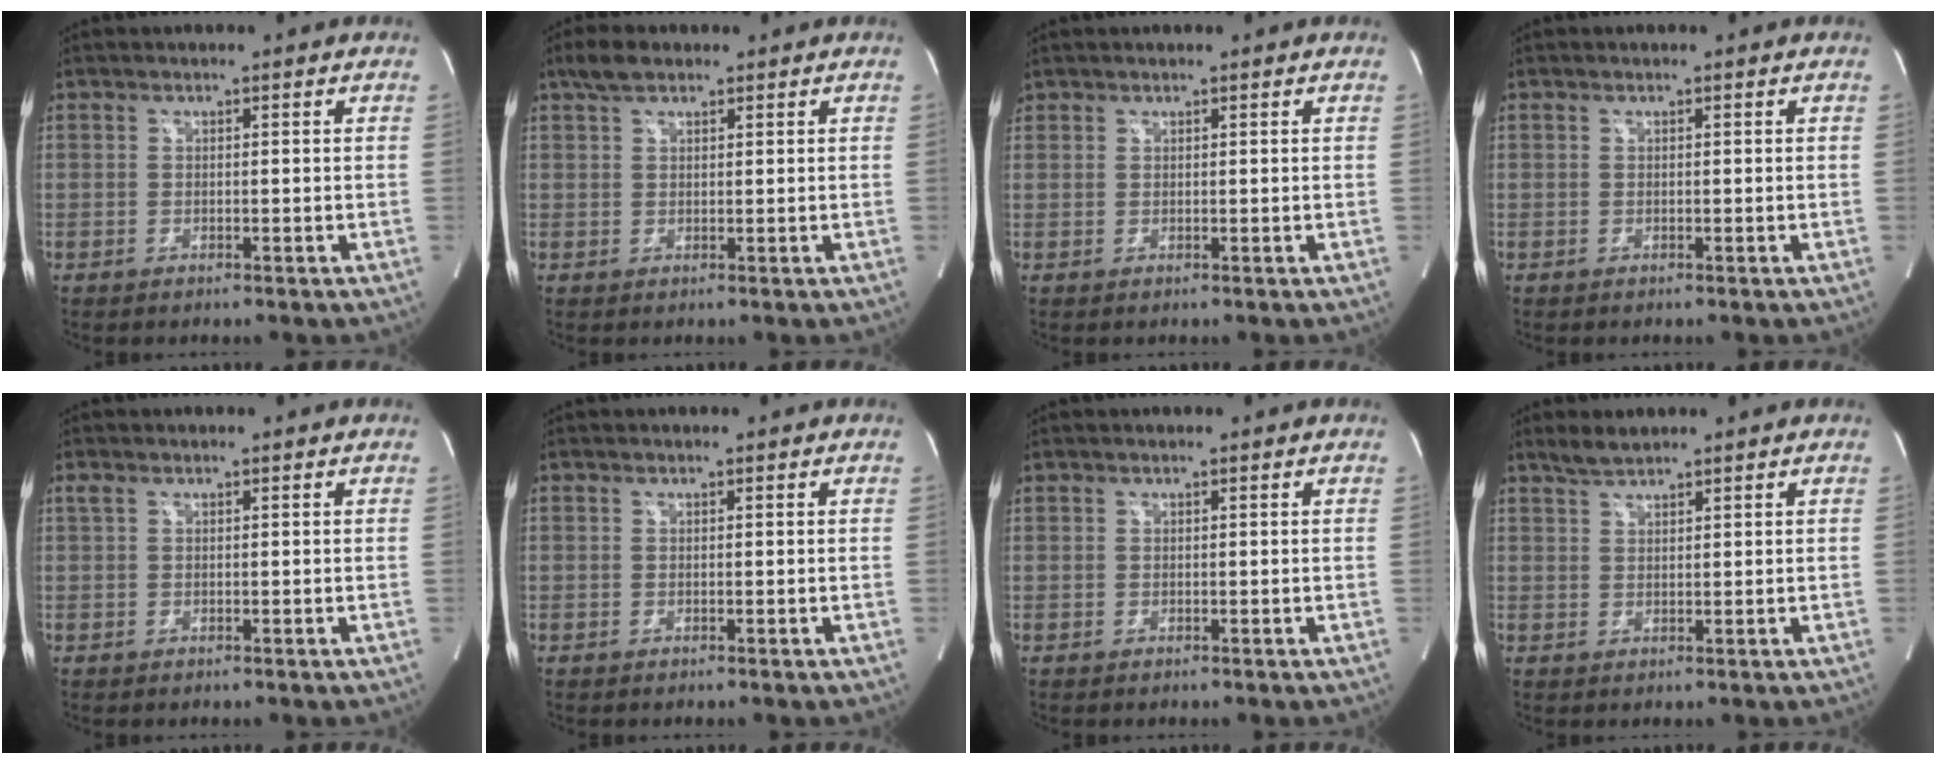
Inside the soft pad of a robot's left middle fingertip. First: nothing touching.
{"total": 3.2, "force": [2.4, 1.4, 1.7], "torque": [-0.042, 0.011, 0.046]}
{"total": 0.7, "force": [0.6, 0.2, 0.0], "torque": [-0.004, 0.010, 0.015]}
{"total": 0.0}
{"total": 0.8, "force": [0.5, 0.2, 0.5], "torque": [-0.022, 0.011, 0.011]}
{"total": 0.0}
{"total": 0.0}
{"total": 2.4, "force": [2.3, 0.2, 0.8], "torque": [-0.025, 0.005, 0.047]}